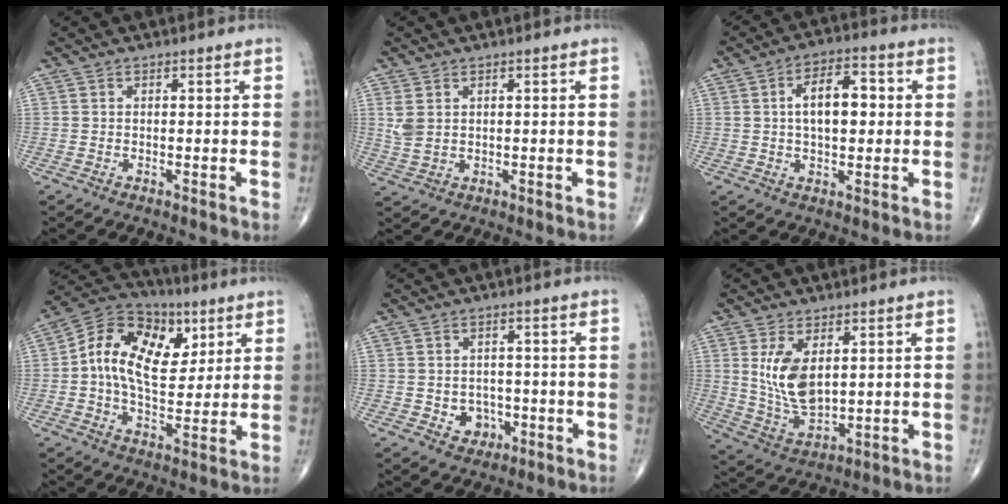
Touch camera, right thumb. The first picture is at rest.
{"total": 3.3, "force": [1.1, 2.1, 2.3], "torque": [-0.055, 0.000, 0.031]}
{"total": 9.4, "force": [1.0, 4.9, 7.9], "torque": [-0.111, 0.016, 0.013]}
{"total": 16.7, "force": [3.9, 10.8, 12.1], "torque": [-0.178, 0.007, 0.060]}
{"total": 4.6, "force": [-1.3, 3.9, 2.1], "torque": [-0.003, 0.008, -0.011]}
{"total": 10.0, "force": [2.5, 5.3, 8.1], "torque": [-0.148, -0.022, 0.064]}